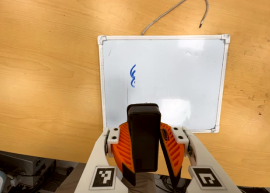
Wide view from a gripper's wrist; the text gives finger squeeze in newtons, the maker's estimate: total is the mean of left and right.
{"total": 10.7, "left": 10.3, "right": 11.2}